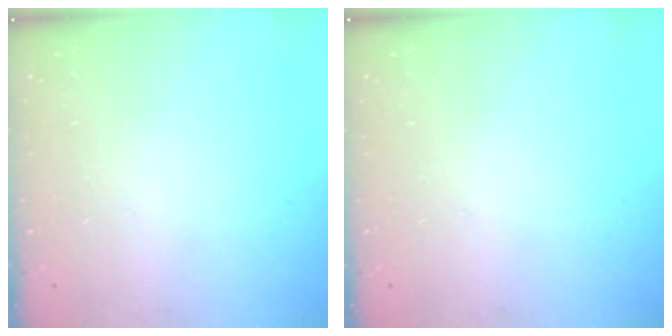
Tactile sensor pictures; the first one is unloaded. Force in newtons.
{"total": 0.0}